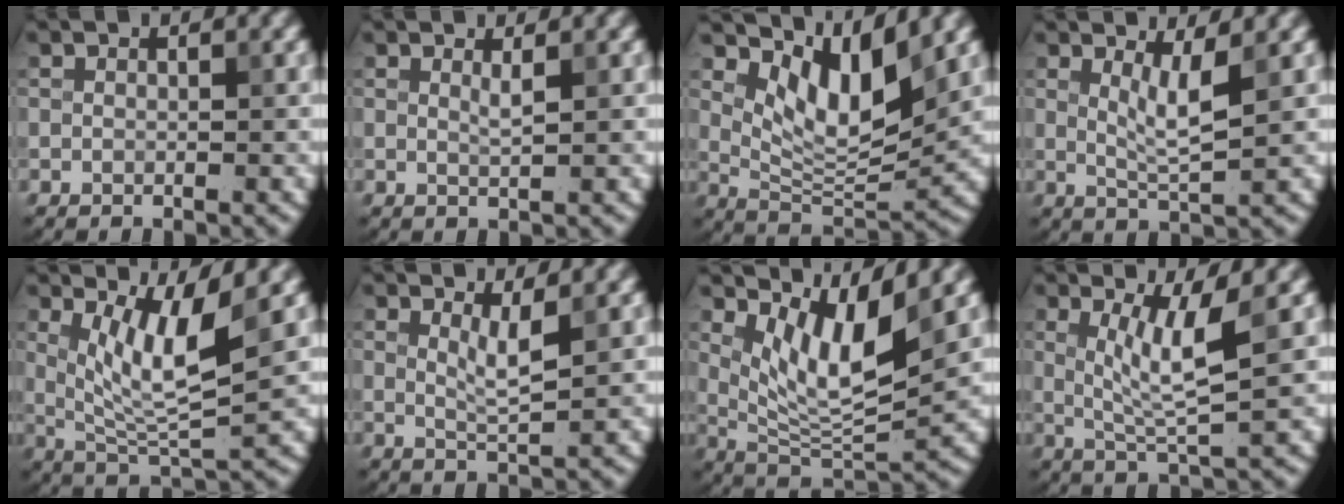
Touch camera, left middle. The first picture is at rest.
{"total": 0.9, "force": [0.5, 0.1, 0.7], "torque": [-0.010, -0.003, 0.008]}
{"total": 6.6, "force": [3.3, 2.6, 5.1], "torque": [-0.090, -0.015, 0.061]}
{"total": 2.9, "force": [1.1, 0.6, 2.7], "torque": [-0.046, -0.009, 0.023]}
{"total": 6.1, "force": [2.3, 1.3, 5.5], "torque": [-0.101, -0.014, 0.047]}
{"total": 2.3, "force": [1.0, 0.5, 2.0], "torque": [-0.032, -0.007, 0.019]}
{"total": 6.8, "force": [3.3, 2.1, 5.6], "torque": [-0.102, -0.018, 0.064]}
{"total": 4.5, "force": [1.1, 0.7, 4.3], "torque": [-0.085, -0.008, 0.028]}